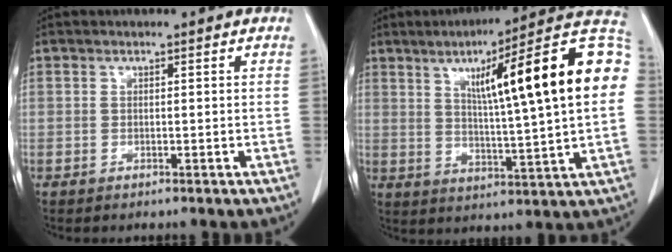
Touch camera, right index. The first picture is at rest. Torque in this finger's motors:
{"motor_torque": [2.02, 0.12, 0.71, 0.20]}